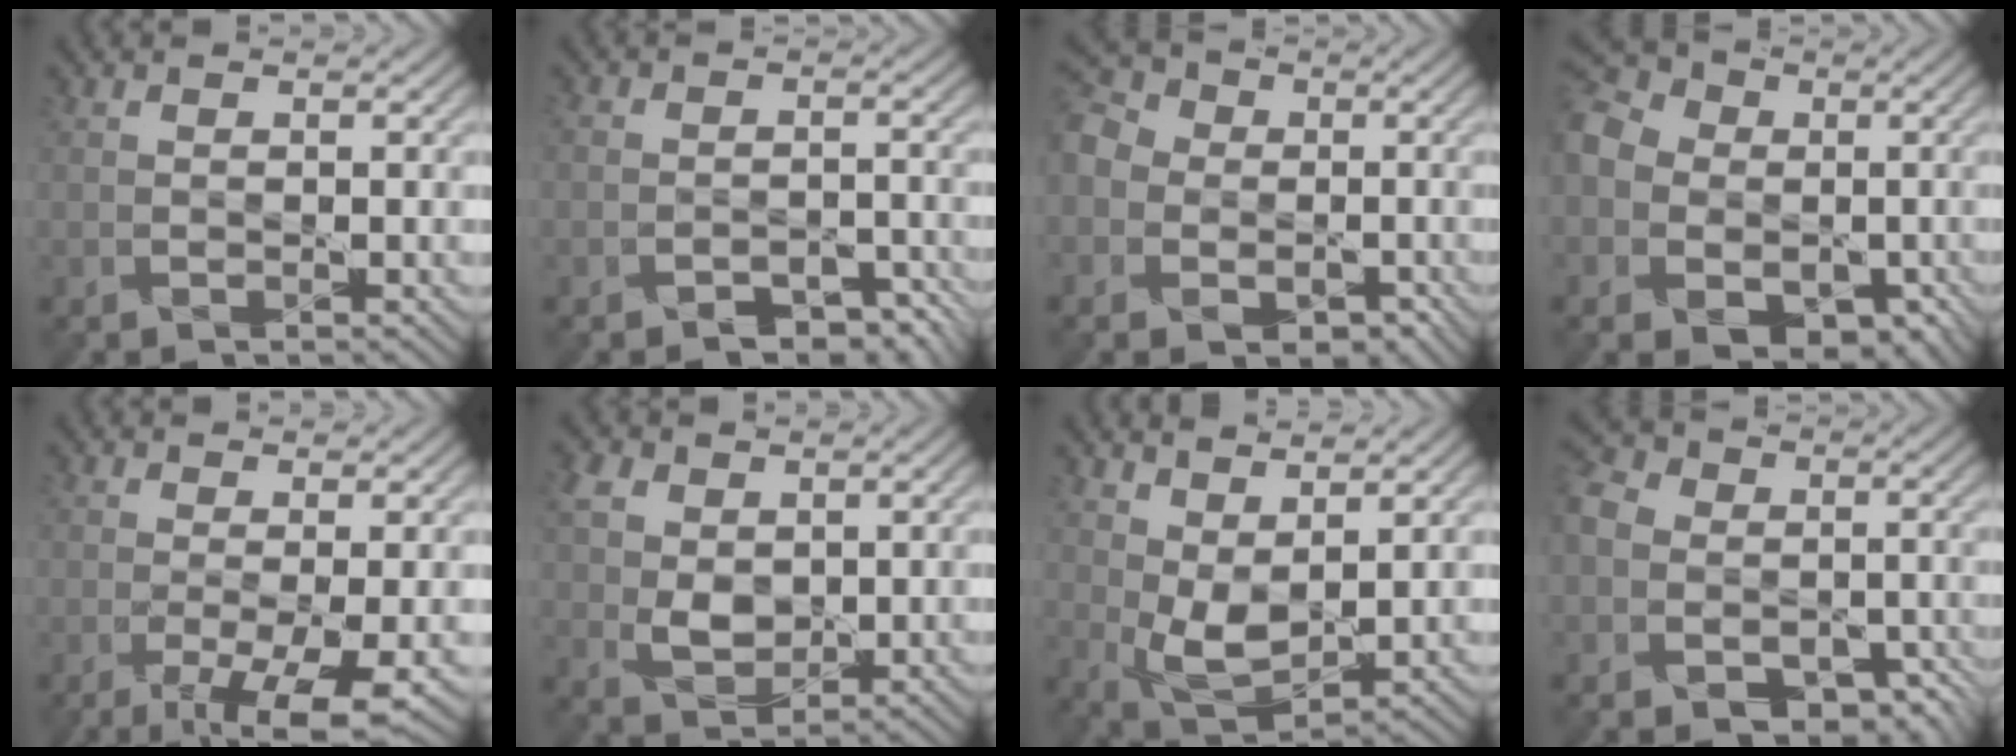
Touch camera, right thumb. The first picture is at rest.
{"total": 5.0, "force": [-3.8, 2.8, 1.6], "torque": [-0.013, 0.006, -0.056]}
{"total": 10.1, "force": [-2.6, 8.7, 4.4], "torque": [-0.146, -0.026, -0.069]}
{"total": 14.9, "force": [-3.5, 12.5, 7.3], "torque": [-0.210, -0.033, -0.071]}
{"total": 6.6, "force": [-2.4, 1.8, 5.9], "torque": [-0.115, -0.008, -0.034]}
{"total": 5.5, "force": [1.7, 4.1, 3.2], "torque": [-0.090, 0.001, 0.032]}
{"total": 5.5, "force": [2.6, 2.6, 4.1], "torque": [-0.099, -0.002, 0.056]}
{"total": 12.3, "force": [-5.0, 10.2, 4.6], "torque": [-0.137, -0.042, -0.092]}